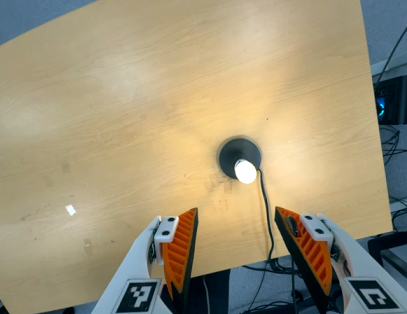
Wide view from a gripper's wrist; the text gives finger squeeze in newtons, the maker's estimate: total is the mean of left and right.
{"total": 0.0}